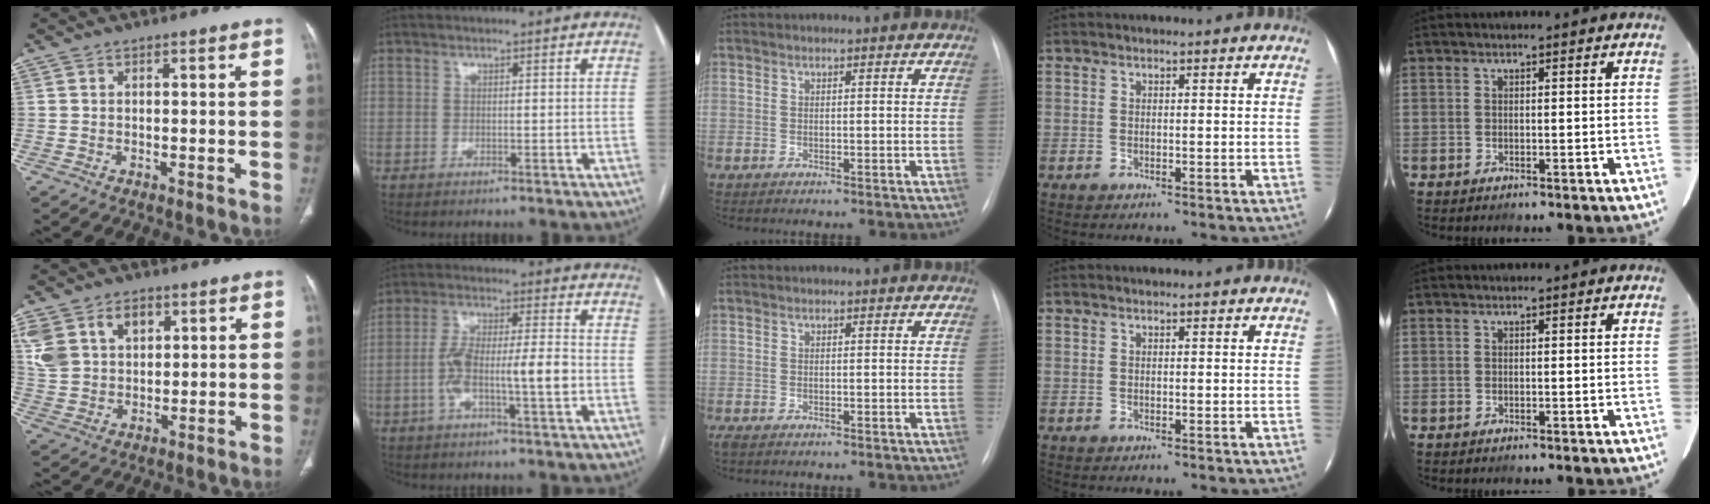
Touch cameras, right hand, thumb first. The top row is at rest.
{"thumb": {"total": 11.1, "force": [4.6, 7.9, 6.4], "torque": [-0.112, -0.003, 0.098]}, "index": {"total": 9.3, "force": [-2.0, 1.3, 9.0], "torque": [-0.172, 0.019, -0.038]}, "middle": {"total": 0.9, "force": [-0.6, 0.4, 0.6], "torque": [-0.006, -0.001, -0.007]}}